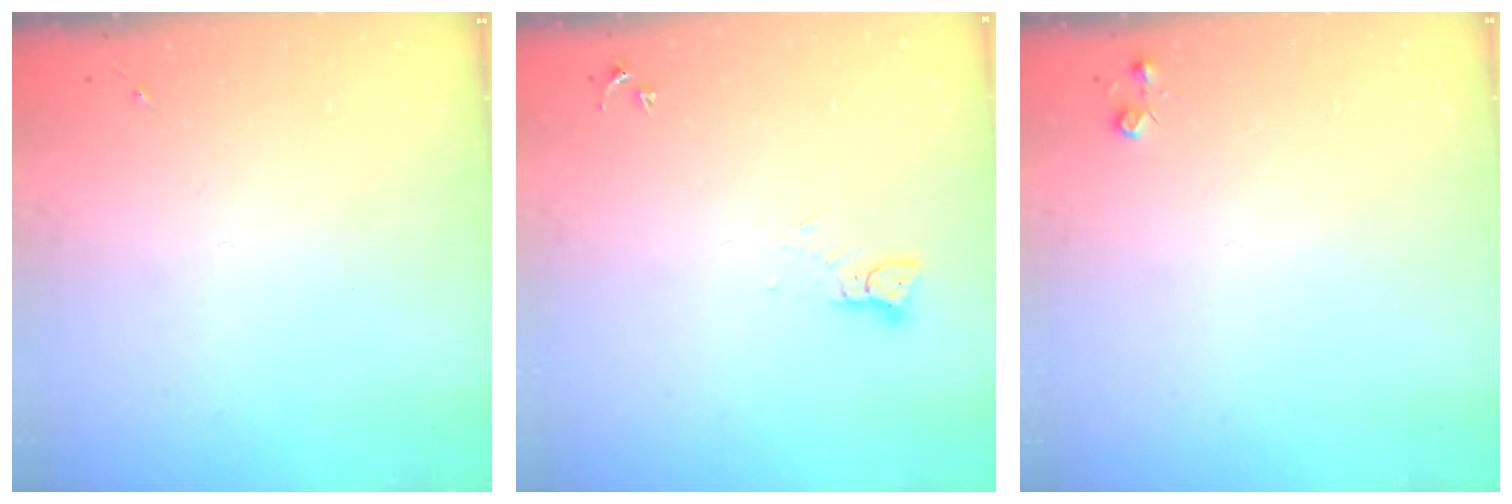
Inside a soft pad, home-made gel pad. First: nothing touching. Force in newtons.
{"total": 3.2, "press": 3.2, "slide": 0.4}
{"total": 3.7, "press": 3.7, "slide": 0.5}